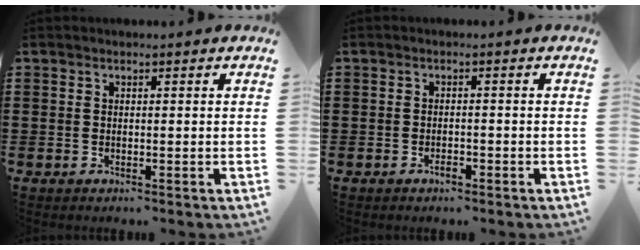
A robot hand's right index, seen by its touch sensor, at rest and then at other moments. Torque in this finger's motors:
{"motor_torque": [1.07, 1.06, 0.11, 0.03]}